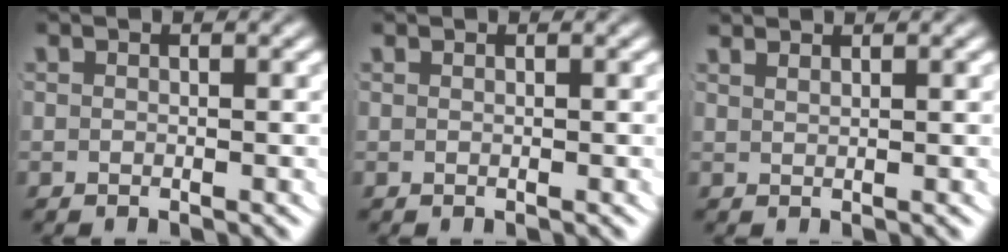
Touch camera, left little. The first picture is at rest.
{"total": 0.0}
{"total": 1.4, "force": [1.4, -0.5, 0.2], "torque": [-0.001, -0.003, 0.029]}